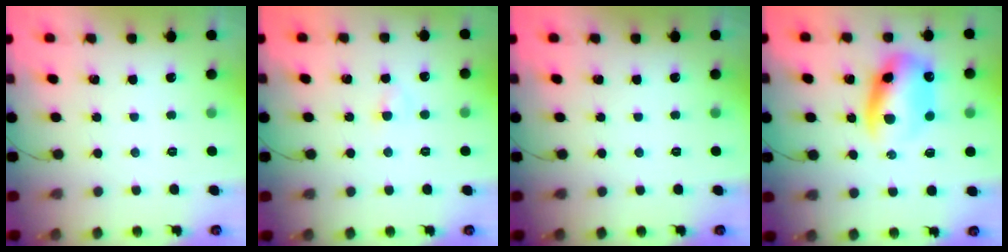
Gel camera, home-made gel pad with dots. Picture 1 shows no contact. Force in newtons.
{"total": 2.5, "press": 2.3, "slide": 1.1}
{"total": 0.0}
{"total": 12.5, "press": 12.0, "slide": 3.4}